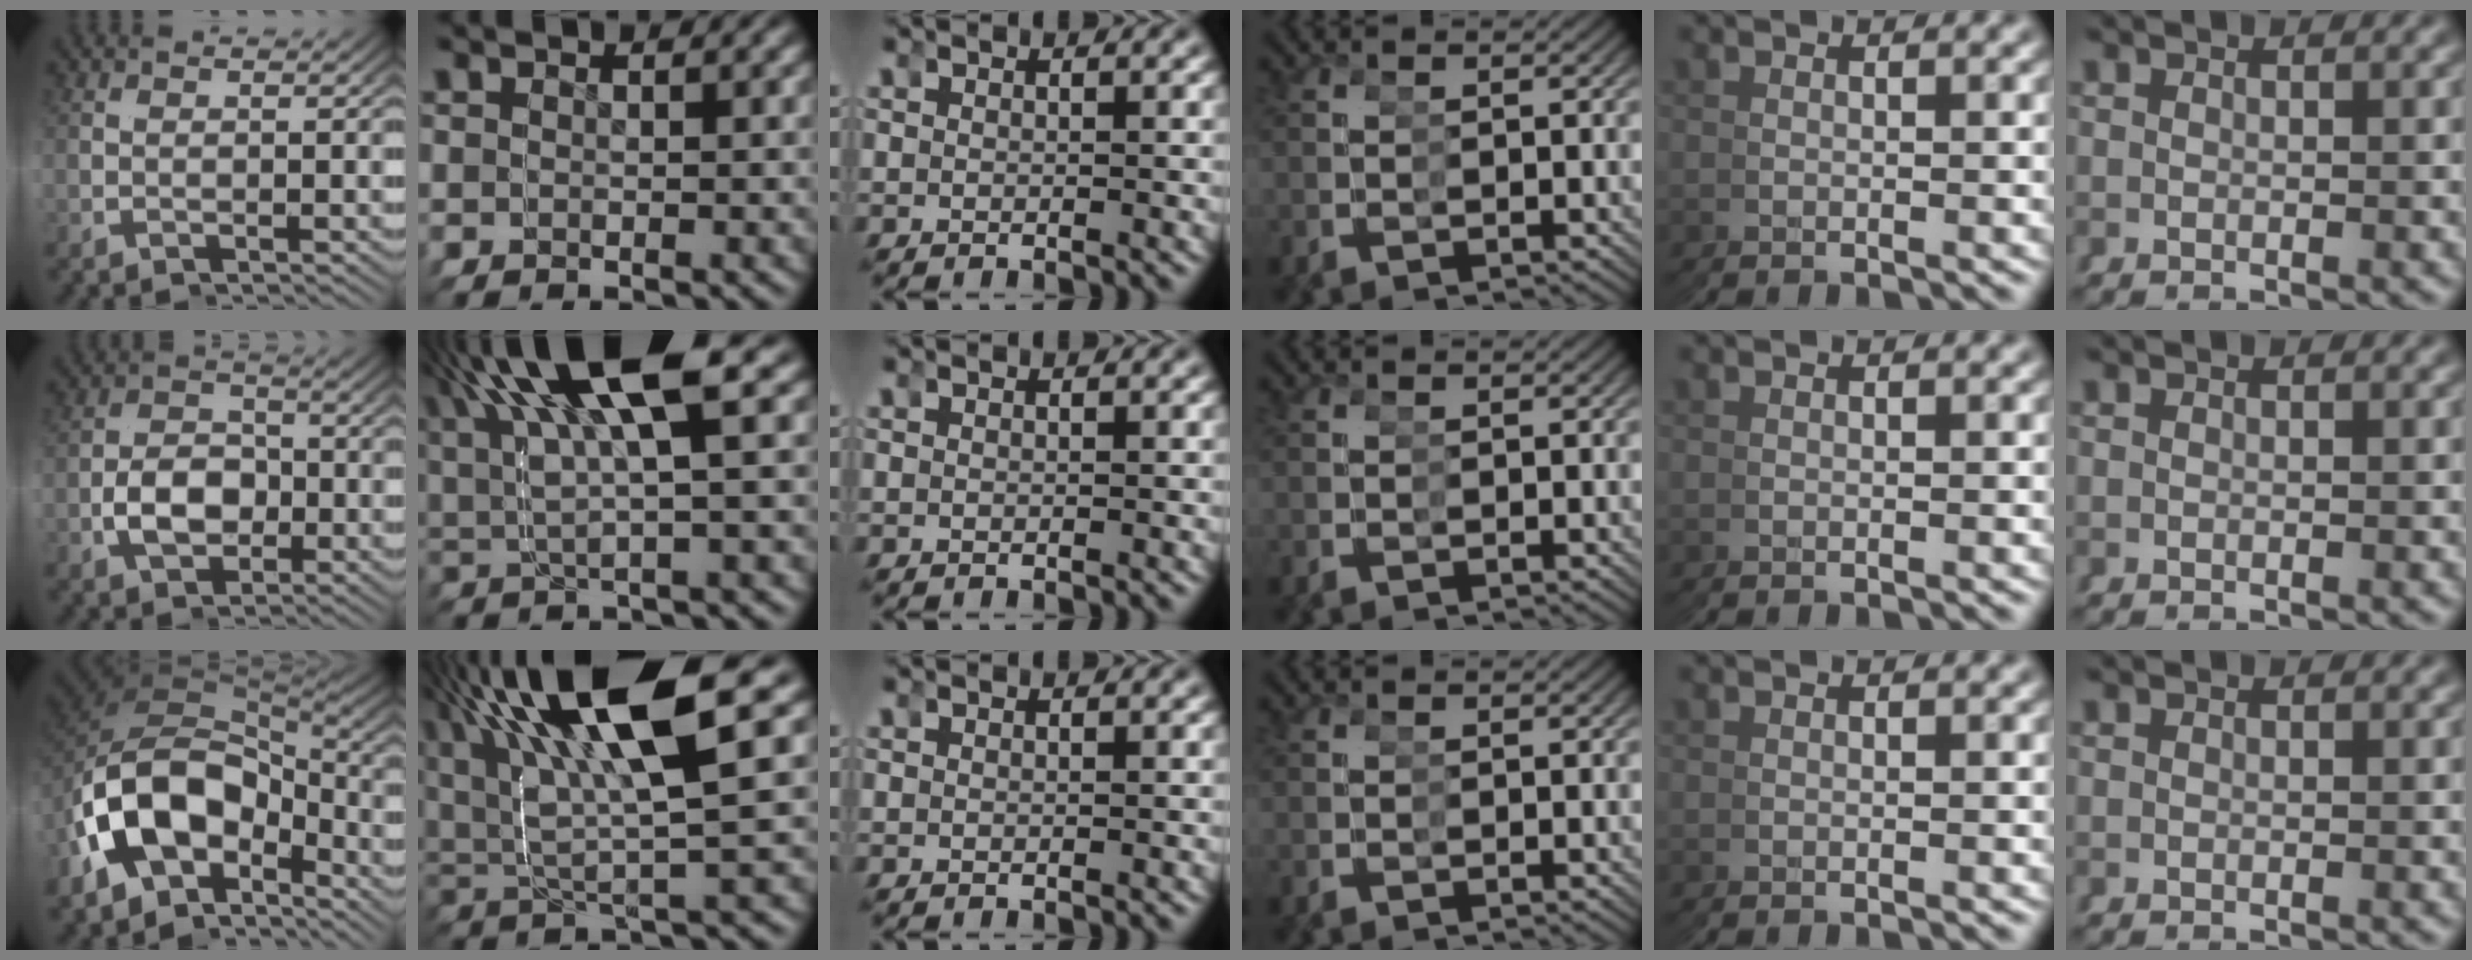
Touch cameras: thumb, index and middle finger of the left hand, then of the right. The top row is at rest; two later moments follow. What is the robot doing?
{"motion": "grasp_and_lifting", "object": "toy banana"}